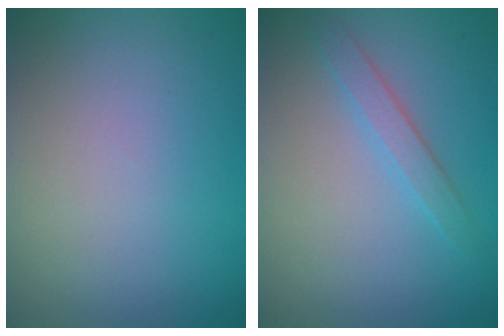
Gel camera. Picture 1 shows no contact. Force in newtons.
{"total": 1.7, "press": 1.7, "slide": 0.1}